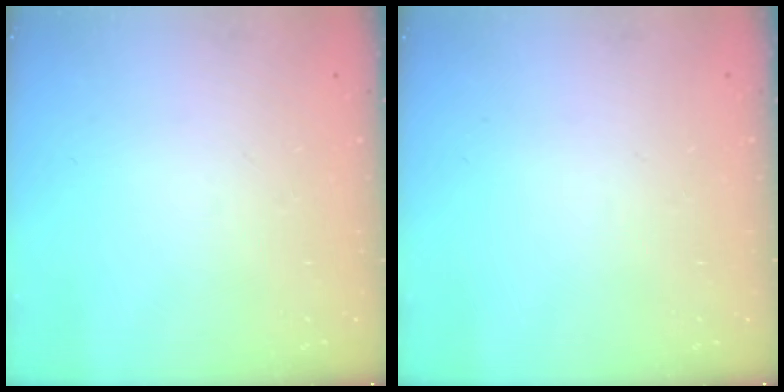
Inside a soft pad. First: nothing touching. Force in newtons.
{"total": 0.0}